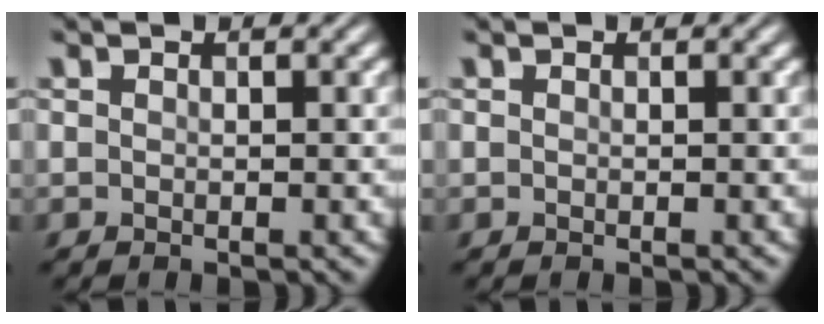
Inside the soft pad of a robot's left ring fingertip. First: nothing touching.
{"total": 0.0}